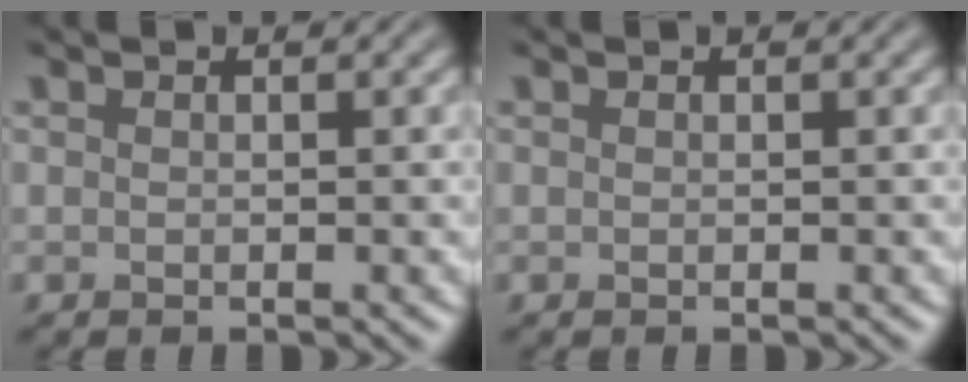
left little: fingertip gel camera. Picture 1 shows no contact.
{"total": 0.0}